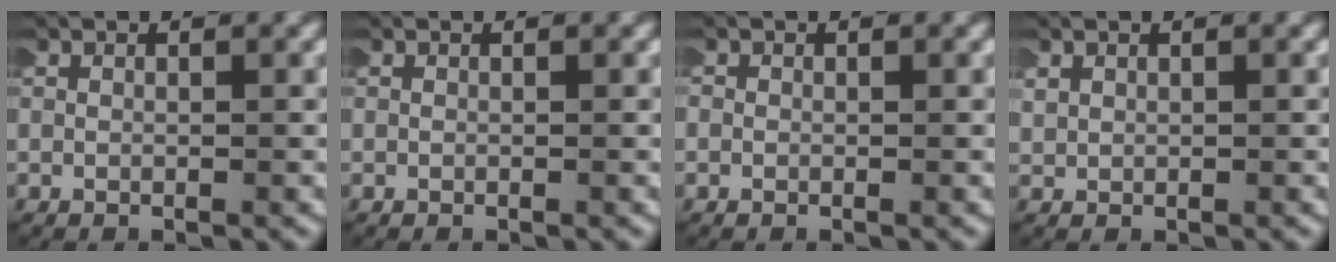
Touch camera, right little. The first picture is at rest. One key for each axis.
{"total": 0.0}
{"total": 0.9, "fx": -0.3, "fy": 0.8, "fz": 0.0, "tx": -0.005, "ty": 0.001, "tz": -0.010}
{"total": 1.0, "fx": 0.4, "fy": 0.8, "fz": 0.4, "tx": -0.017, "ty": 0.001, "tz": 0.011}